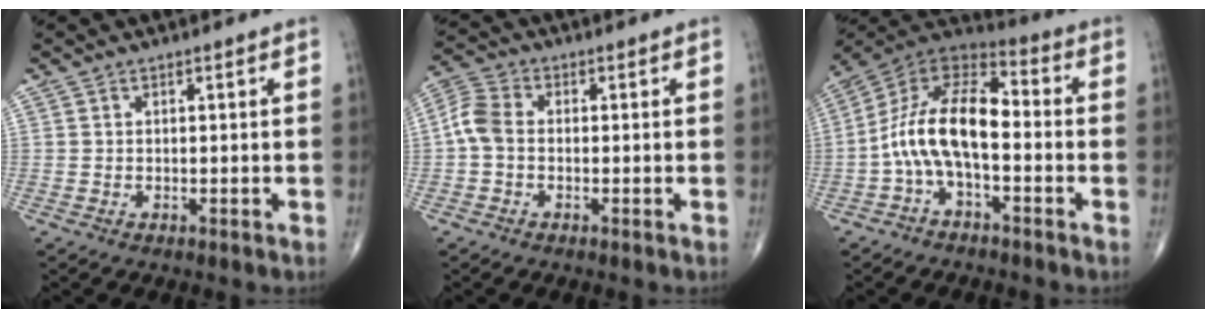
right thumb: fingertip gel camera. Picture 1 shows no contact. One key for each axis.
{"total": 5.3, "fx": -0.5, "fy": 3.6, "fz": 3.8, "tx": -0.084, "ty": 0.015, "tz": -0.022}
{"total": 14.3, "fx": -2.5, "fy": 6.9, "fz": 12.3, "tx": -0.220, "ty": 0.056, "tz": -0.057}